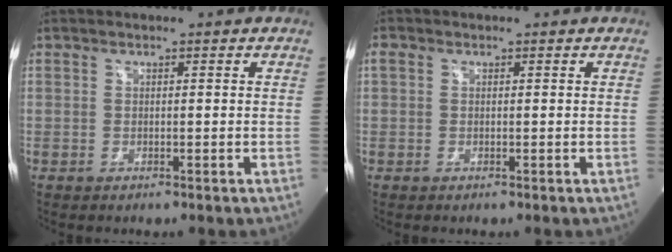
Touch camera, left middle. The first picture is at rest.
{"total": 0.8, "force": [0.2, 0.6, 0.4], "torque": [-0.011, 0.008, 0.003]}